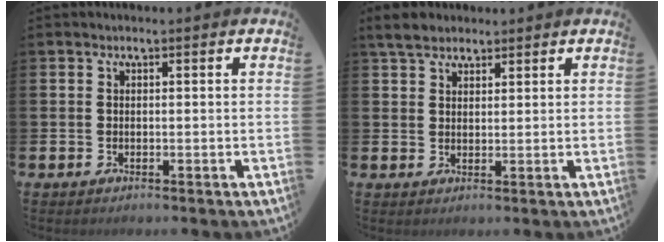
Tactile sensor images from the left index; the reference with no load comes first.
{"total": 4.1, "force": [3.5, 1.7, 1.3], "torque": [-0.026, -0.003, 0.063]}